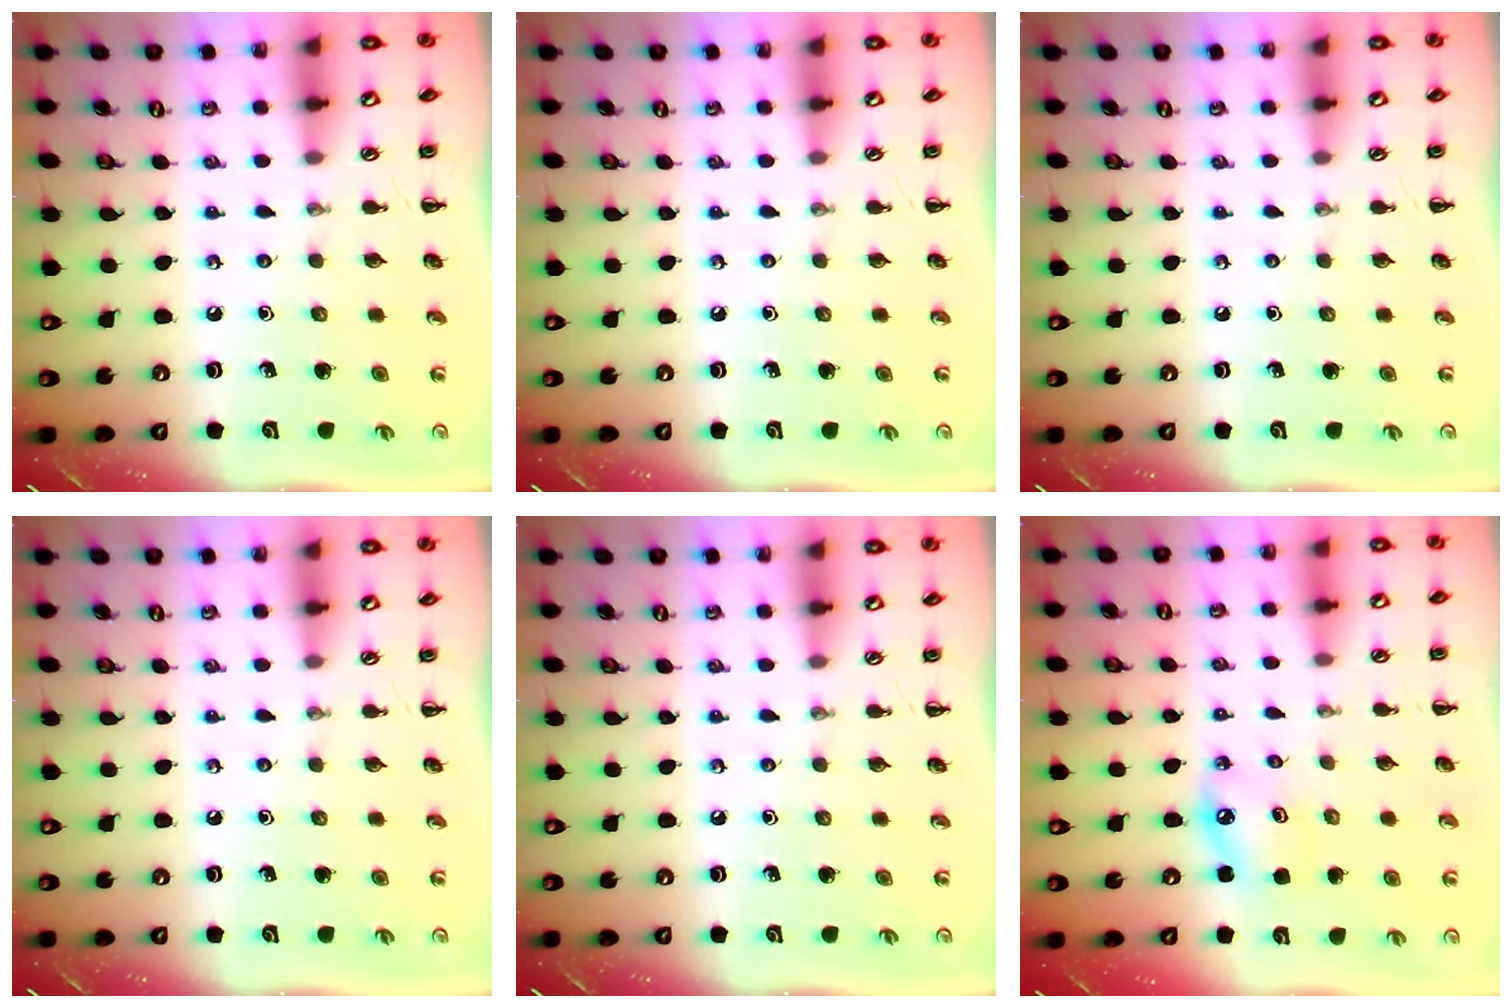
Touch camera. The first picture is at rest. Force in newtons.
{"total": 0.0}
{"total": 0.0}
{"total": 0.0}
{"total": 0.0}
{"total": 5.4, "press": 5.3, "slide": 1.2}